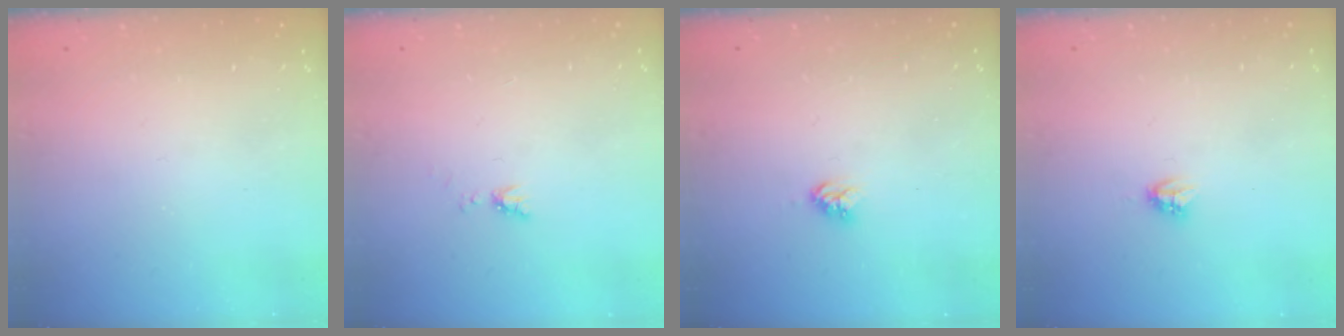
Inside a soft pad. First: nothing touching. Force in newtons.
{"total": 4.2, "press": 4.1, "slide": 0.8}
{"total": 4.1, "press": 4.0, "slide": 0.5}
{"total": 2.8, "press": 2.7, "slide": 0.4}